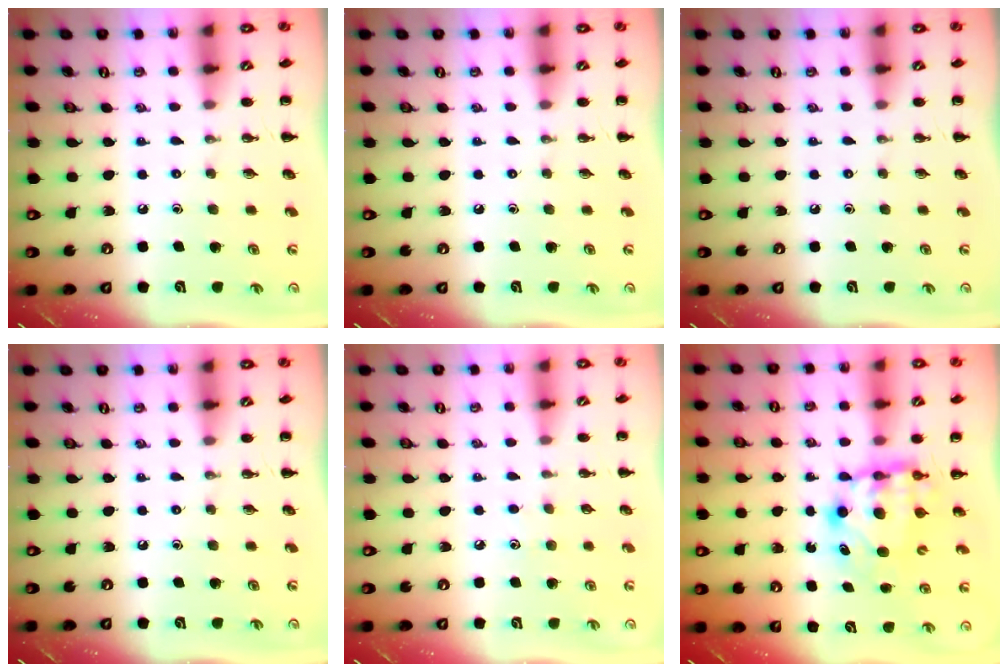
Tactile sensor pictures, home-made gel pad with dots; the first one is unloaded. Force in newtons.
{"total": 0.0}
{"total": 0.0}
{"total": 0.0}
{"total": 3.7, "press": 3.6, "slide": 1.0}
{"total": 6.6, "press": 6.5, "slide": 1.2}